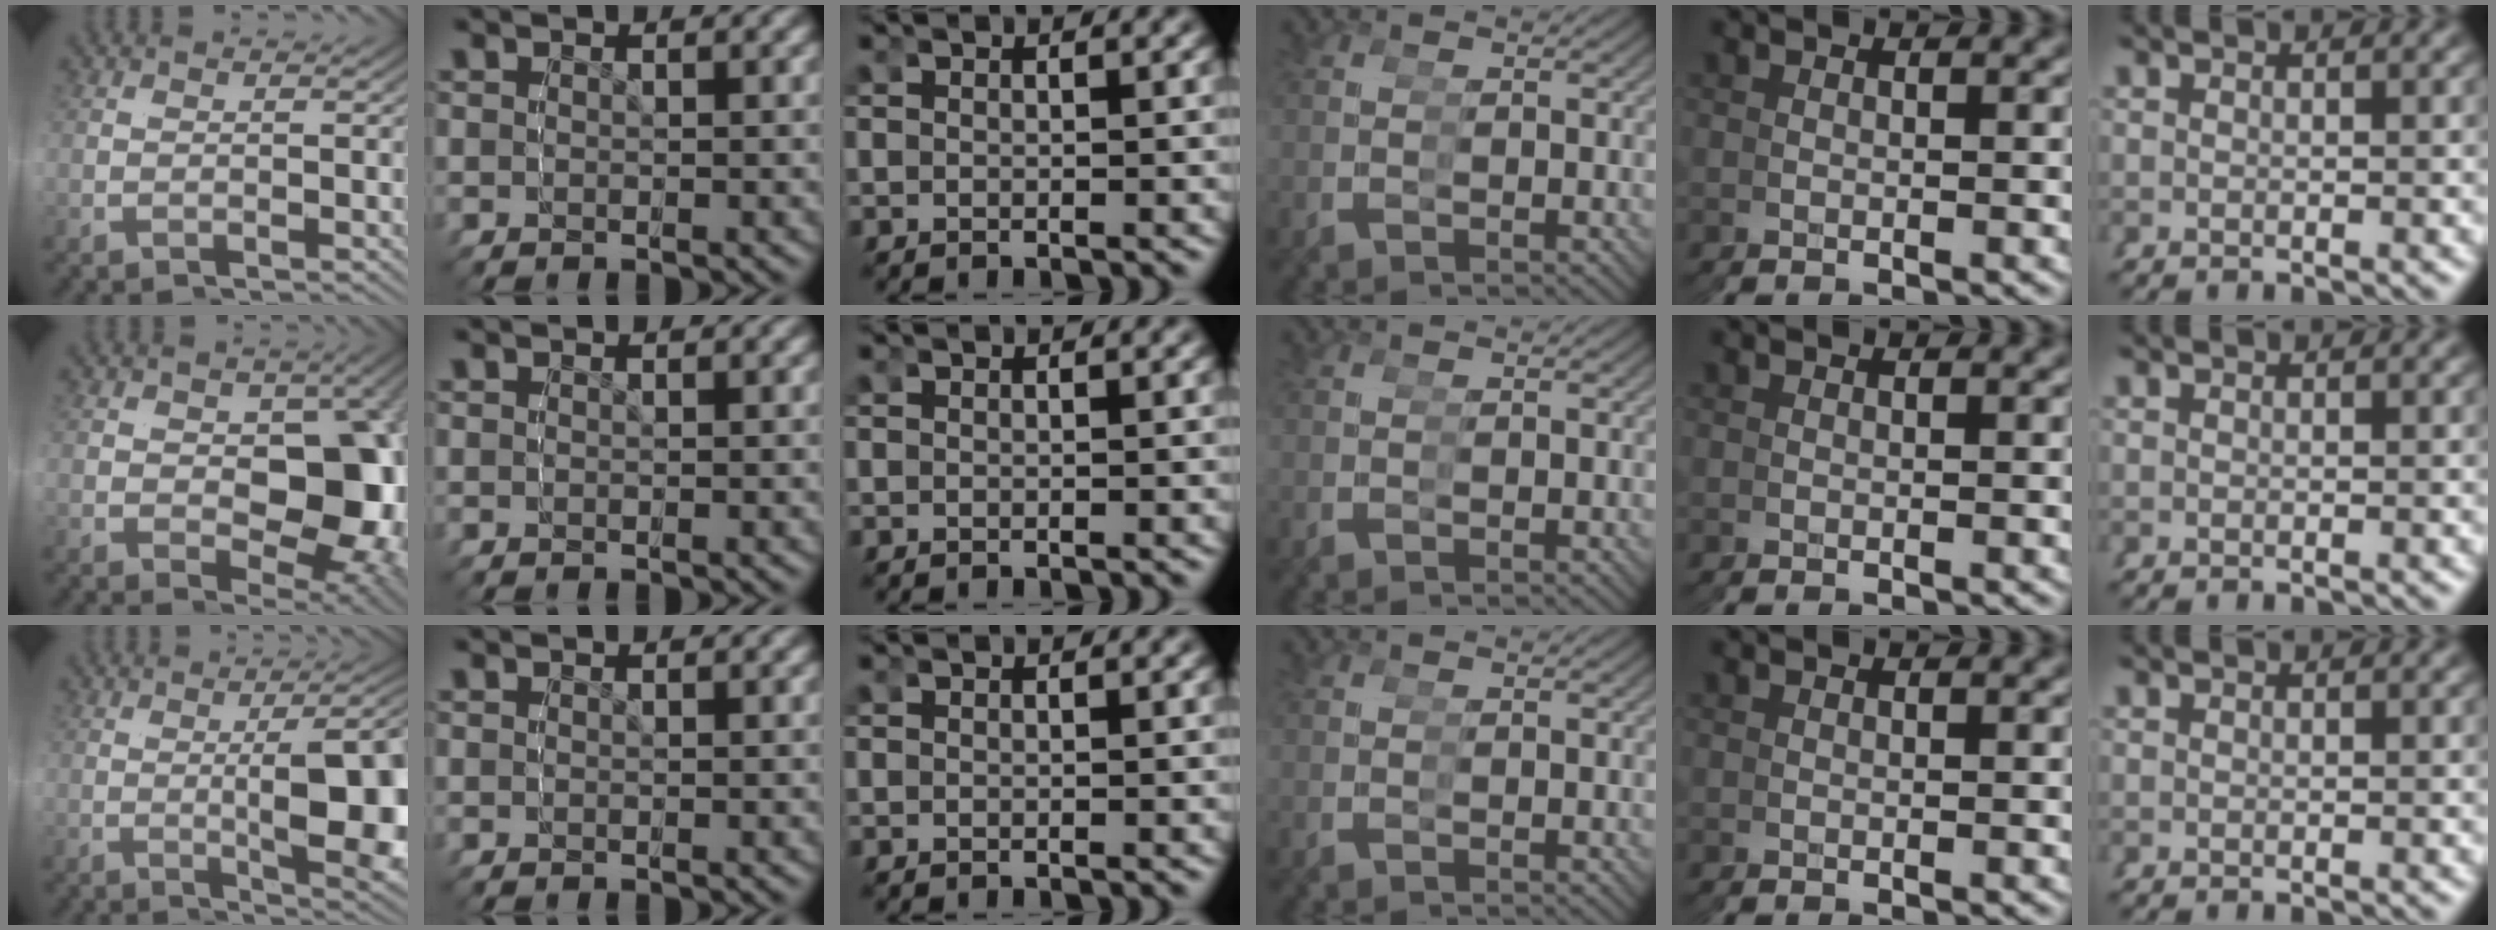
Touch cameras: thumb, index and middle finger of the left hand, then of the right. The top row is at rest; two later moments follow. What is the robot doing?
{"motion": "grasp_and_lifting", "object": "condiment"}